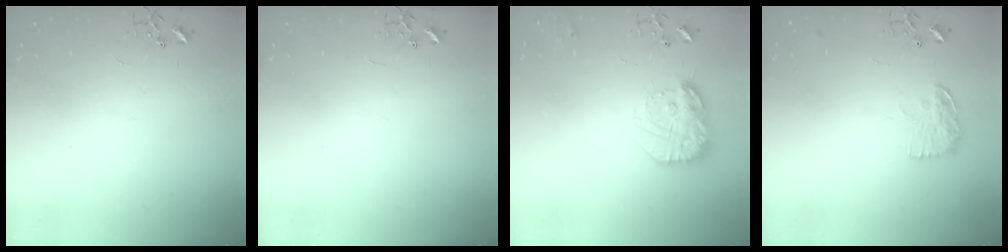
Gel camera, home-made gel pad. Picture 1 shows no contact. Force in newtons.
{"total": 0.0}
{"total": 17.4, "press": 17.3, "slide": 1.2}
{"total": 12.3, "press": 12.3, "slide": 0.5}